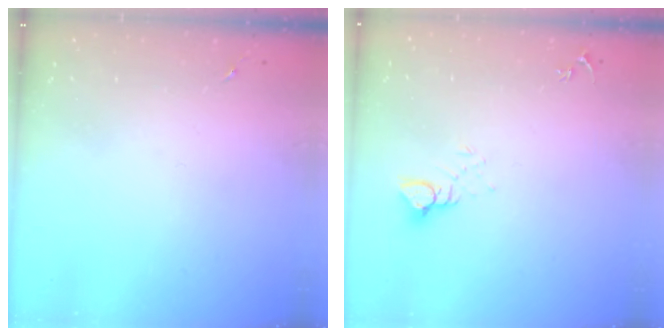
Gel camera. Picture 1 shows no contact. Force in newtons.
{"total": 4.2, "press": 4.2, "slide": 0.4}